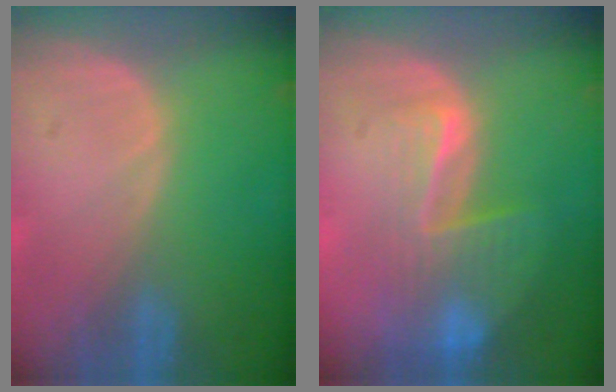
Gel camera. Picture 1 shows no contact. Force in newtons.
{"total": 8.3, "press": 7.1, "slide": 4.4}